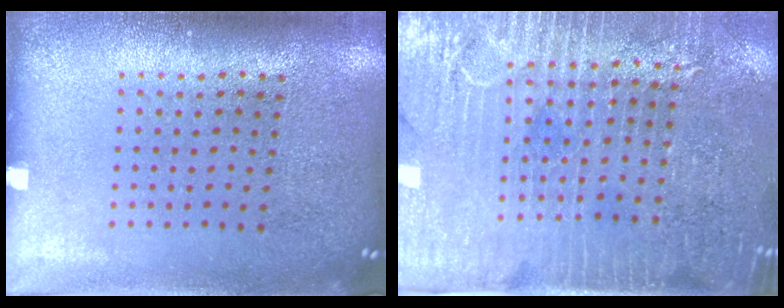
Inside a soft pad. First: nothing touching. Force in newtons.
{"total": 3.6, "press": 3.3, "slide": 1.4}